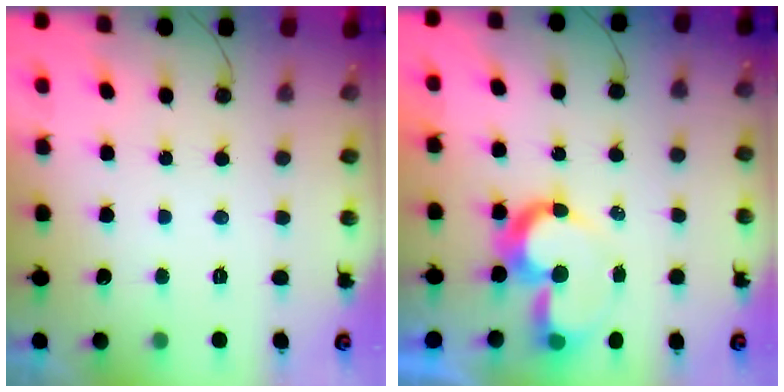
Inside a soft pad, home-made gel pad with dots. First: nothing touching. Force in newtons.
{"total": 9.7, "press": 9.6, "slide": 1.5}